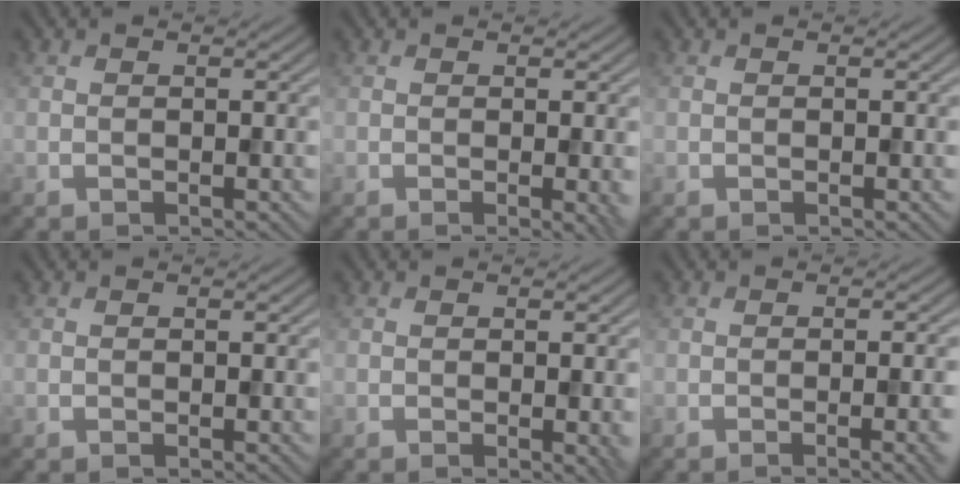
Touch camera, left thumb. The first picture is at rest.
{"total": 1.8, "force": [-0.2, 0.2, 1.8], "torque": [-0.026, -0.004, -0.006]}
{"total": 0.0}
{"total": 0.0}
{"total": 1.7, "force": [-0.2, 0.2, 1.7], "torque": [-0.021, -0.005, -0.004]}
{"total": 4.5, "force": [-1.3, 1.2, 4.1], "torque": [-0.048, 0.000, -0.015]}